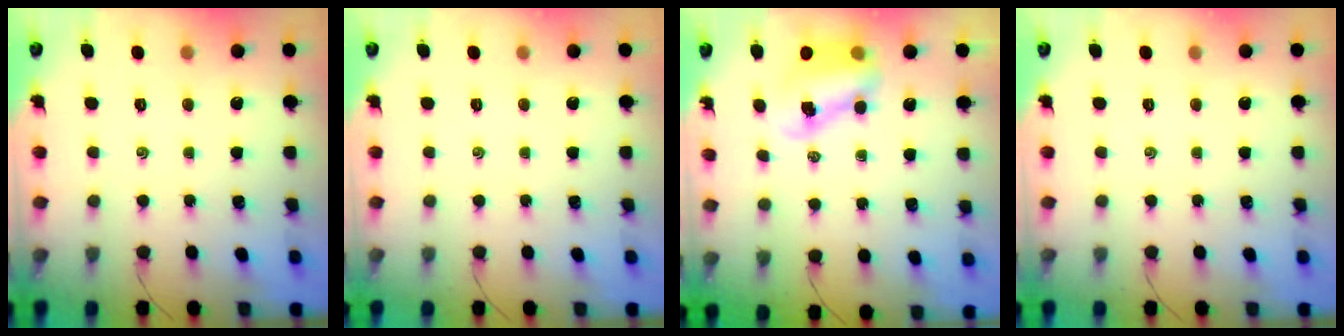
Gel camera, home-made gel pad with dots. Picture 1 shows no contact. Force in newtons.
{"total": 0.0}
{"total": 9.6, "press": 9.5, "slide": 1.9}
{"total": 0.0}